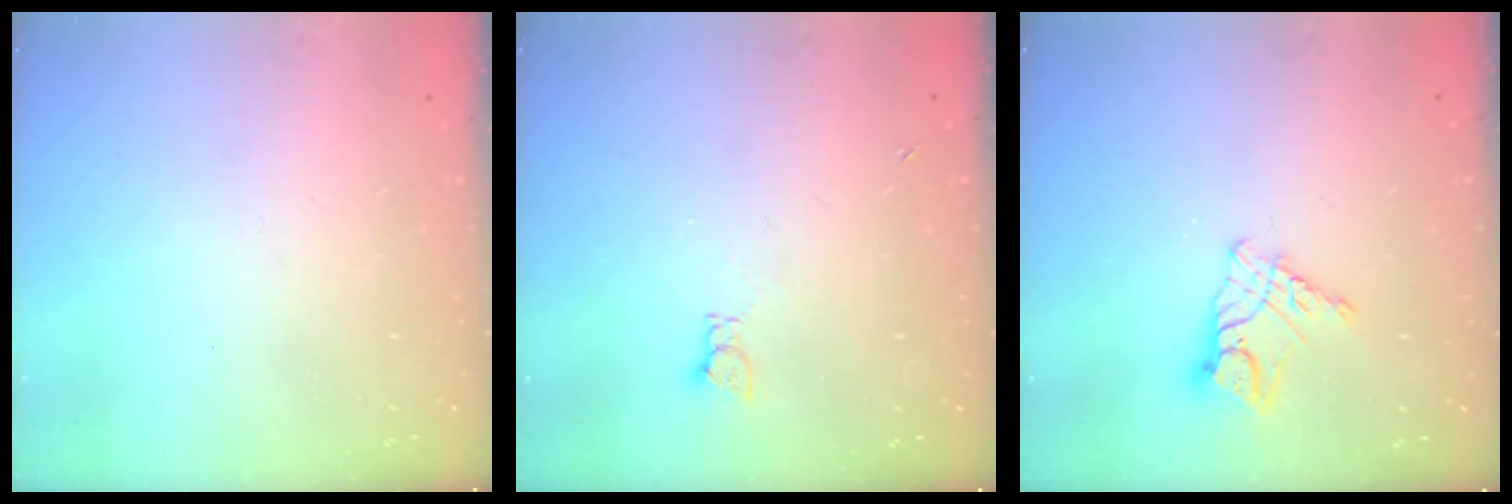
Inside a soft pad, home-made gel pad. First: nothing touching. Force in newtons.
{"total": 2.0, "press": 2.0, "slide": 0.3}
{"total": 10.4, "press": 10.3, "slide": 0.9}